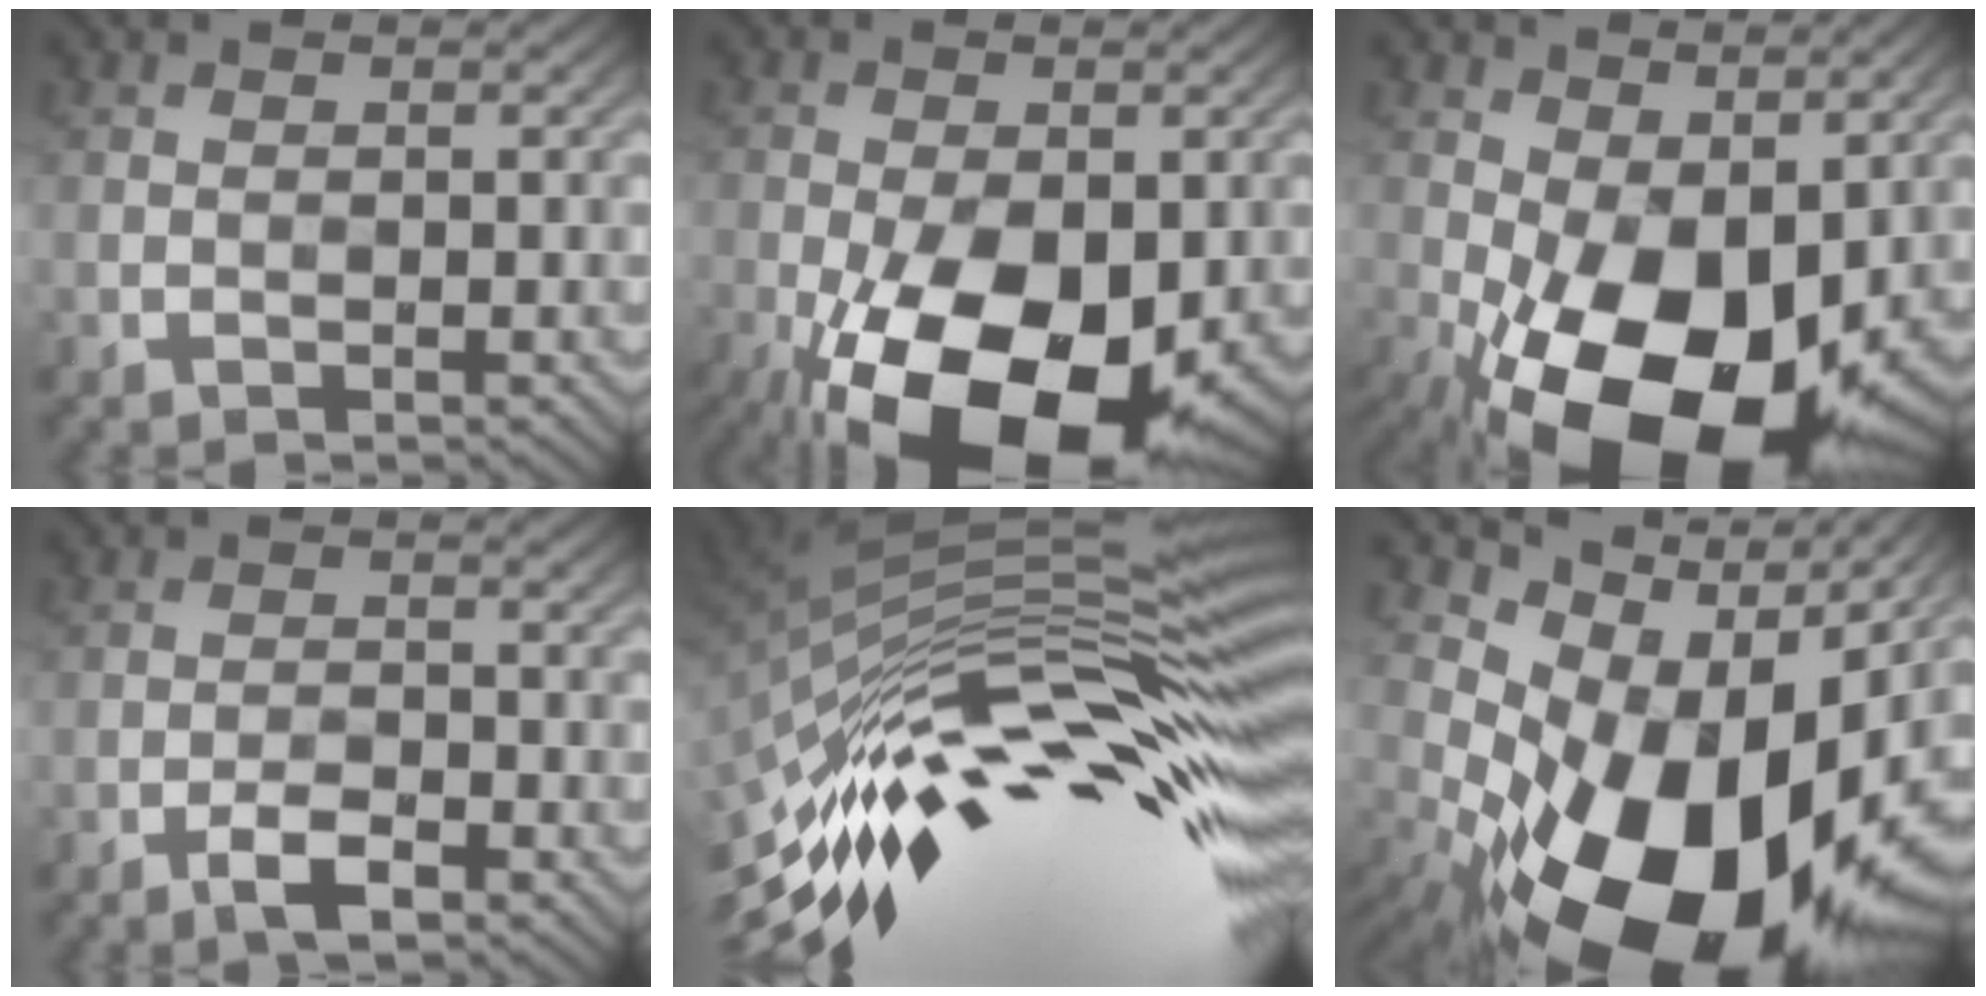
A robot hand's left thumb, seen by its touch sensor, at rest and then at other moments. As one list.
[{"total": 18.6, "force": [-7.3, 9.1, 14.5], "torque": [-0.255, -0.032, -0.105]}, {"total": 18.2, "force": [-4.3, 10.1, 14.6], "torque": [-0.263, -0.030, -0.058]}, {"total": 3.4, "force": [-2.1, 1.1, 2.3], "torque": [-0.044, 0.002, -0.044]}, {"total": 17.9, "force": [-5.6, 4.1, 16.5], "torque": [-0.304, 0.020, -0.126]}, {"total": 19.5, "force": [-2.4, 12.1, 15.2], "torque": [-0.251, -0.028, -0.035]}]